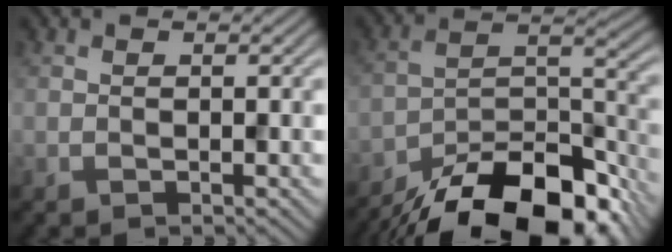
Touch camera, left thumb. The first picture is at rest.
{"total": 18.4, "force": [-14.7, 6.4, 9.0], "torque": [-0.174, -0.032, -0.215]}